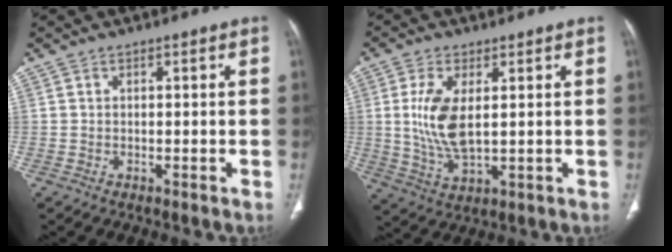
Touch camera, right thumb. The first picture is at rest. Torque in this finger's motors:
{"motor_torque": [-0.45, 1.03, 0.64, 0.56, 0.15]}